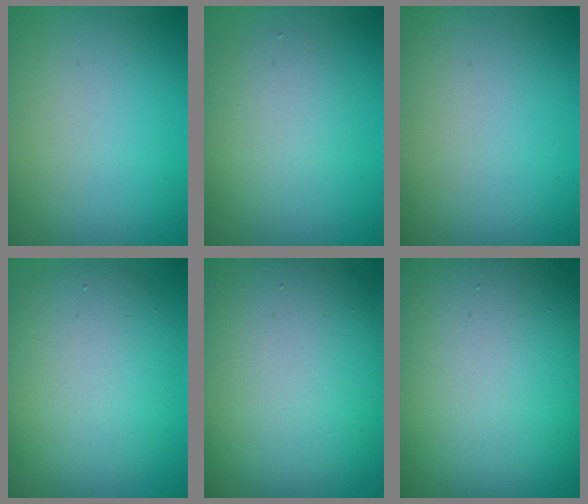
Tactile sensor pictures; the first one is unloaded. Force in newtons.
{"total": 2.5, "press": 2.5, "slide": 0.1}
{"total": 0.0}
{"total": 8.0, "press": 8.0, "slide": 0.5}
{"total": 14.0, "press": 13.9, "slide": 0.9}
{"total": 18.0, "press": 17.9, "slide": 1.8}